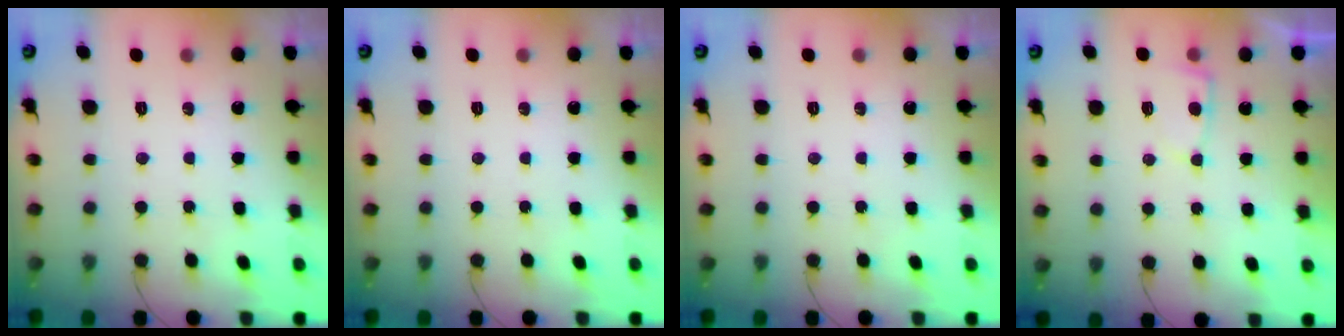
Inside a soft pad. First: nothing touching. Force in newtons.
{"total": 0.0}
{"total": 0.0}
{"total": 4.1, "press": 4.1, "slide": 0.6}